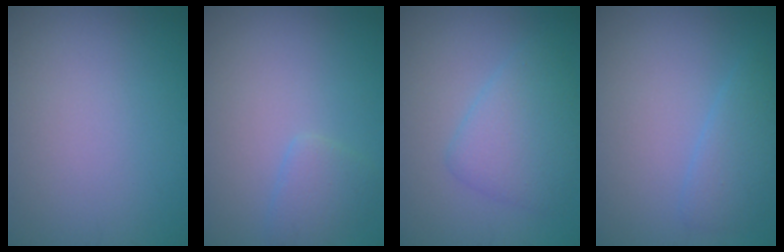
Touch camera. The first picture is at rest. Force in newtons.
{"total": 1.8, "press": 1.8, "slide": 0.2}
{"total": 3.9, "press": 3.9, "slide": 0.1}
{"total": 2.3, "press": 2.3, "slide": 0.0}